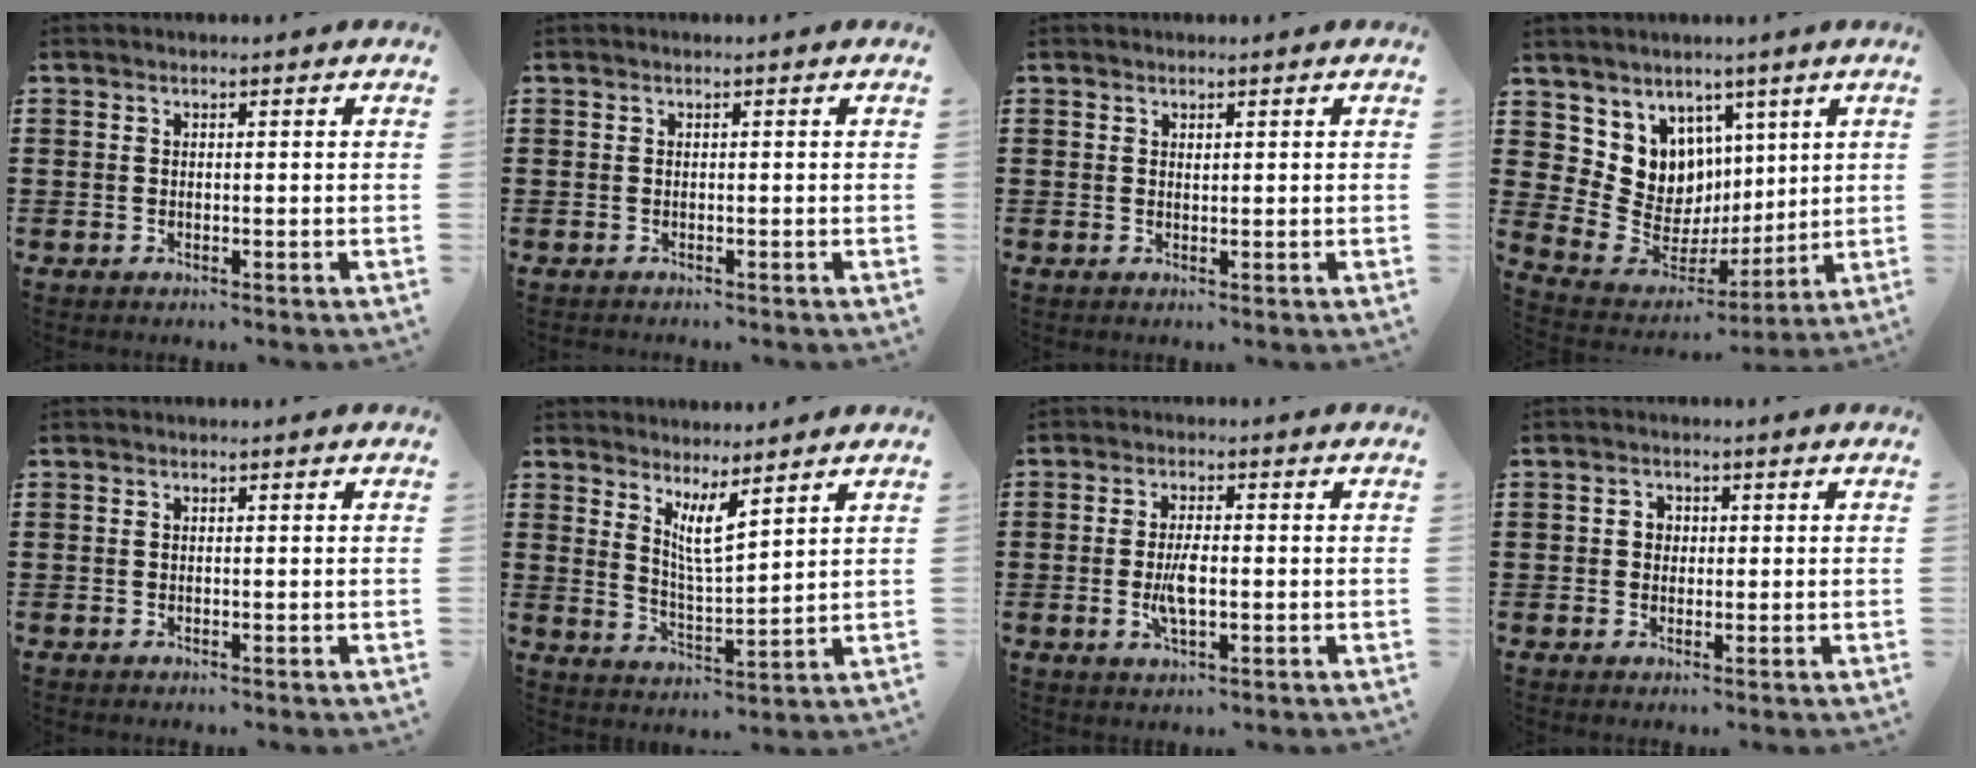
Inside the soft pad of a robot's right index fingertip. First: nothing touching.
{"total": 0.6, "force": [-0.6, 0.0, -0.2], "torque": [0.002, 0.001, -0.013]}
{"total": 0.6, "force": [0.5, 0.3, 0.2], "torque": [-0.006, 0.001, 0.010]}
{"total": 8.8, "force": [3.3, 8.1, 0.5], "torque": [-0.055, -0.046, 0.072]}
{"total": 0.0}
{"total": 5.2, "force": [3.6, 0.5, 3.7], "torque": [-0.083, -0.014, 0.065]}
{"total": 4.6, "force": [-0.7, 1.6, 4.3], "torque": [-0.089, -0.002, -0.017]}
{"total": 1.8, "force": [0.0, 1.6, 0.8], "torque": [-0.019, 0.009, -0.001]}